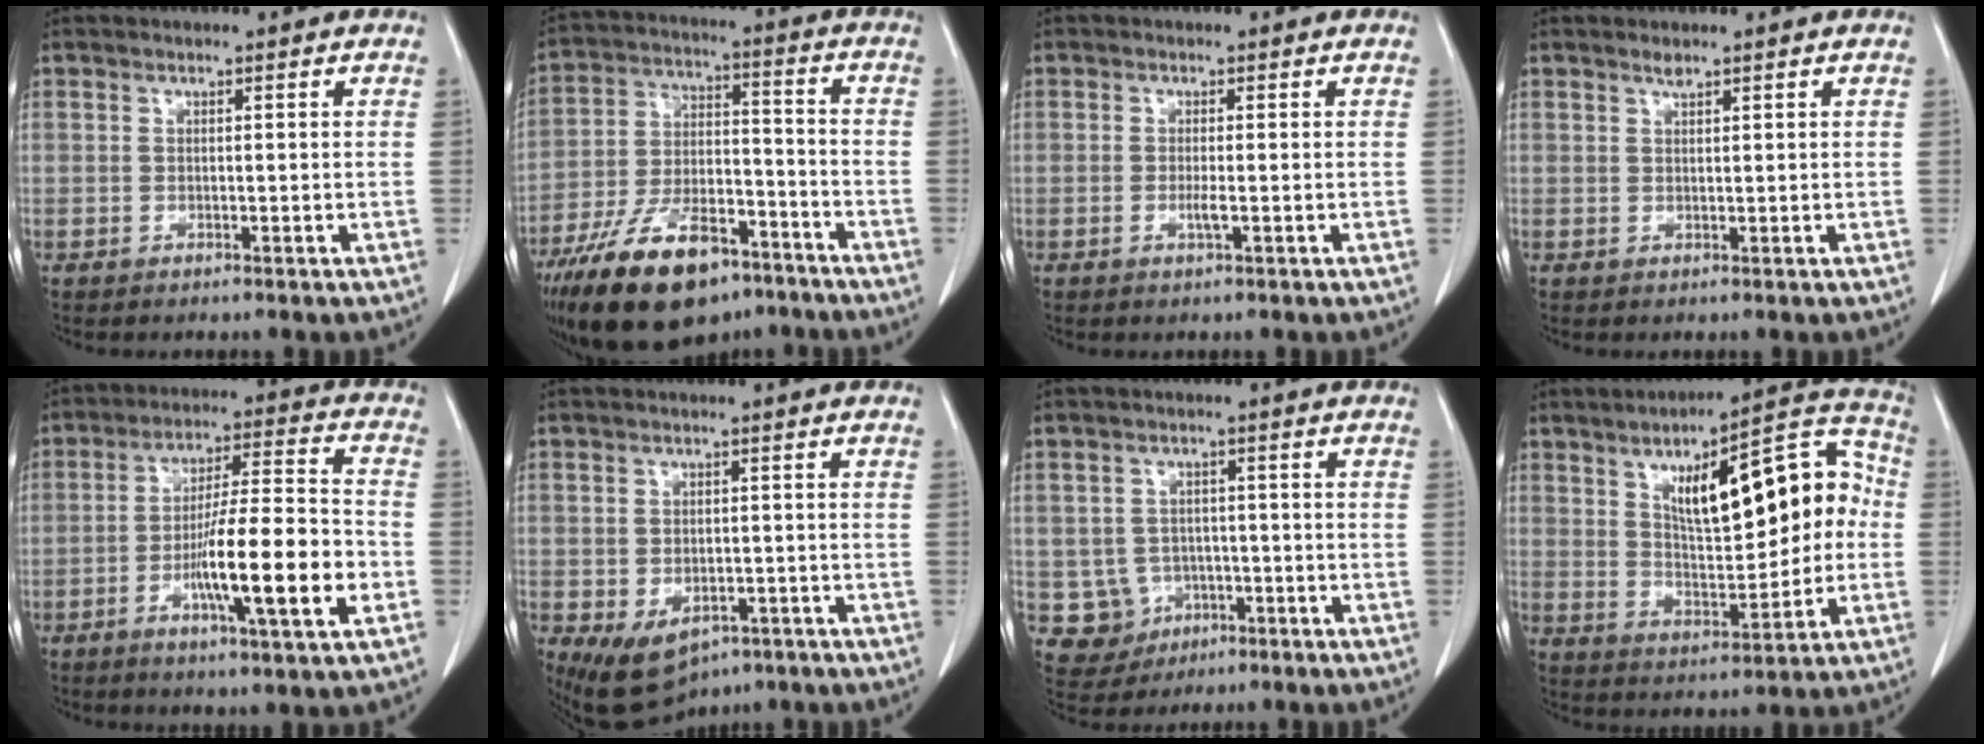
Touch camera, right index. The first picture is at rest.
{"total": 18.8, "force": [-12.9, 7.4, 11.4], "torque": [-0.227, -0.003, -0.223]}
{"total": 1.3, "force": [-0.3, 0.0, 1.3], "torque": [-0.024, -0.001, -0.003]}
{"total": 0.9, "force": [0.8, 0.1, 0.3], "torque": [-0.010, -0.001, 0.016]}
{"total": 15.6, "force": [-4.6, 1.1, 14.8], "torque": [-0.247, -0.002, -0.073]}
{"total": 8.7, "force": [-4.7, 5.6, 4.7], "torque": [-0.073, 0.000, -0.058]}
{"total": 6.0, "force": [-1.5, 5.8, 0.9], "torque": [-0.017, 0.006, -0.013]}
{"total": 18.2, "force": [3.3, 6.3, 16.8], "torque": [-0.238, 0.042, 0.056]}